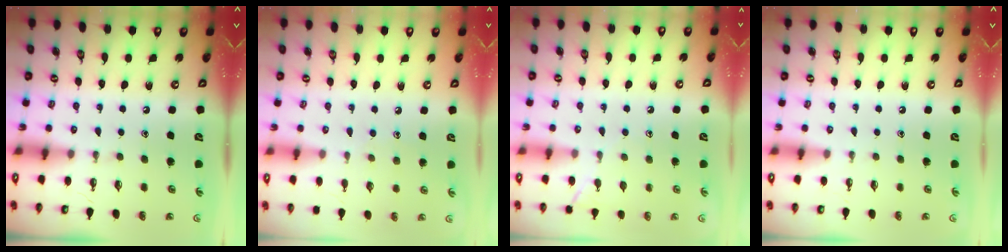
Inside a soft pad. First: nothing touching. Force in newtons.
{"total": 4.9, "press": 4.9, "slide": 0.6}
{"total": 6.0, "press": 6.0, "slide": 0.6}
{"total": 0.0}